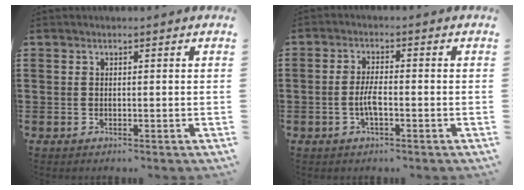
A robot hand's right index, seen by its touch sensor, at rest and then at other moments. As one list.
[{"total": 3.2, "force": [-0.9, 0.8, 2.9], "torque": [-0.065, -0.001, -0.021]}]